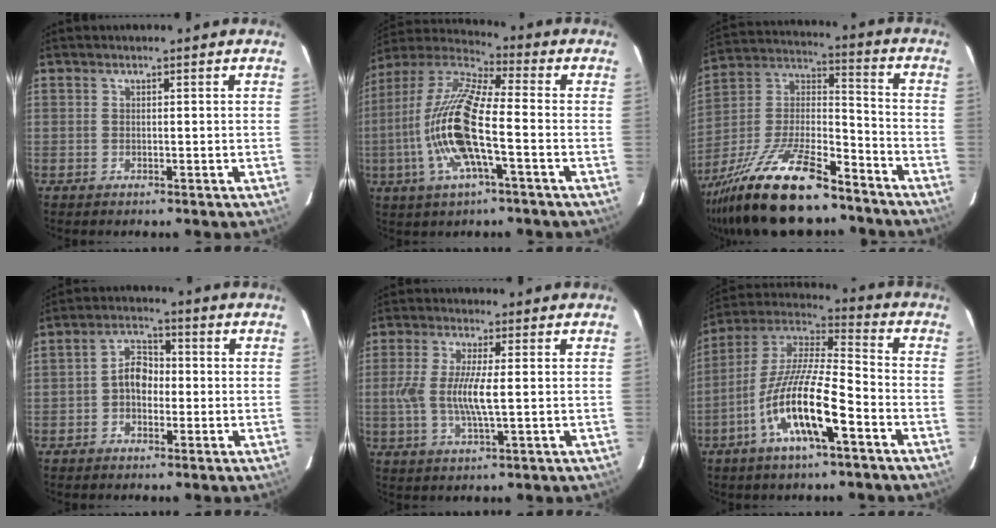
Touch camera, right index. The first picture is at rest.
{"total": 17.0, "force": [-4.1, 3.9, 16.0], "torque": [-0.321, -0.005, -0.084]}
{"total": 24.1, "force": [-17.2, 7.5, 15.1], "torque": [-0.303, -0.018, -0.292]}
{"total": 5.0, "force": [-0.9, 3.7, 3.2], "torque": [-0.059, 0.019, -0.017]}
{"total": 8.0, "force": [-0.4, 1.4, 7.8], "torque": [-0.159, -0.005, -0.008]}
{"total": 16.1, "force": [-7.2, 3.3, 14.0], "torque": [-0.270, -0.016, -0.143]}